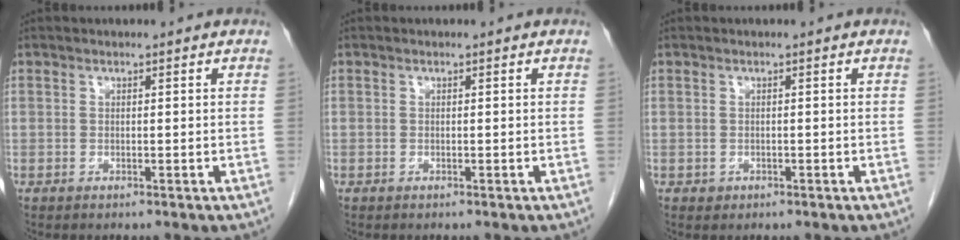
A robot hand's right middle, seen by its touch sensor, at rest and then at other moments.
{"total": 0.0}
{"total": 0.7, "force": [-0.3, 0.6, 0.1], "torque": [-0.004, 0.001, 0.000]}